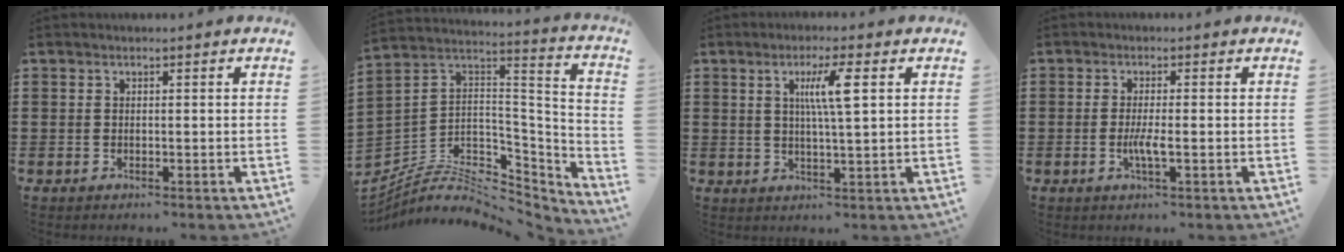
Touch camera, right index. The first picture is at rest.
{"total": 6.9, "force": [-4.7, 4.0, 3.2], "torque": [-0.071, -0.009, -0.085]}
{"total": 5.8, "force": [1.8, 0.4, 5.6], "torque": [-0.112, 0.003, 0.024]}
{"total": 3.1, "force": [-0.8, 0.4, 2.9], "torque": [-0.058, -0.006, -0.016]}